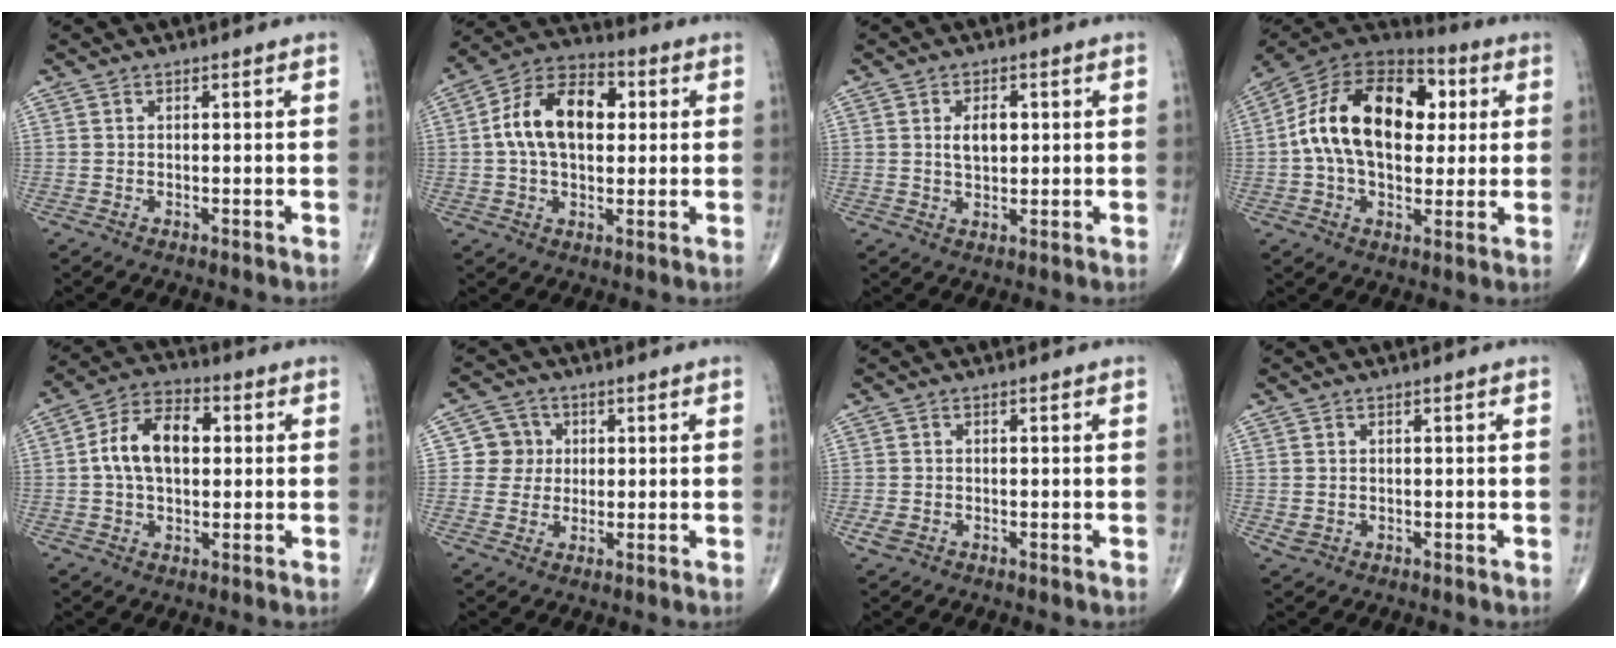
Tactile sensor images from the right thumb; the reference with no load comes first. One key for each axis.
{"total": 14.7, "fx": 2.0, "fy": 9.1, "fz": 11.4, "tx": -0.182, "ty": 0.026, "tz": 0.025}
{"total": 4.5, "fx": 0.8, "fy": 2.6, "fz": 3.6, "tx": -0.051, "ty": -0.004, "tz": 0.014}
{"total": 22.0, "fx": 2.9, "fy": 13.8, "fz": 16.9, "tx": -0.270, "ty": 0.022, "tz": 0.038}
{"total": 11.7, "fx": 1.3, "fy": 7.2, "fz": 9.0, "tx": -0.152, "ty": 0.025, "tz": 0.014}
{"total": 5.2, "fx": 0.7, "fy": 5.1, "fz": 0.6, "tx": 0.026, "ty": 0.007, "tz": 0.005}
{"total": 2.0, "fx": -0.8, "fy": 1.4, "fz": 1.2, "tx": -0.026, "ty": 0.001, "tz": -0.014}
{"total": 1.7, "fx": -0.2, "fy": 1.4, "fz": 0.8, "tx": -0.014, "ty": 0.002, "tz": 0.003}